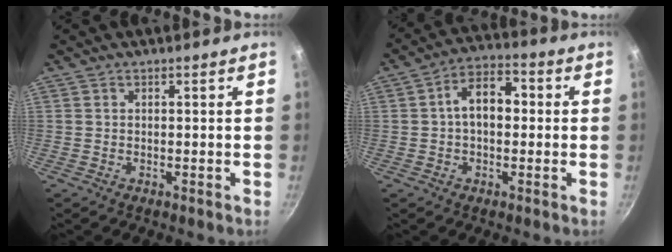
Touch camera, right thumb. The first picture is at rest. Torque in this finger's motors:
{"motor_torque": [0.76, 1.64, 0.89, -0.14, 0.06]}